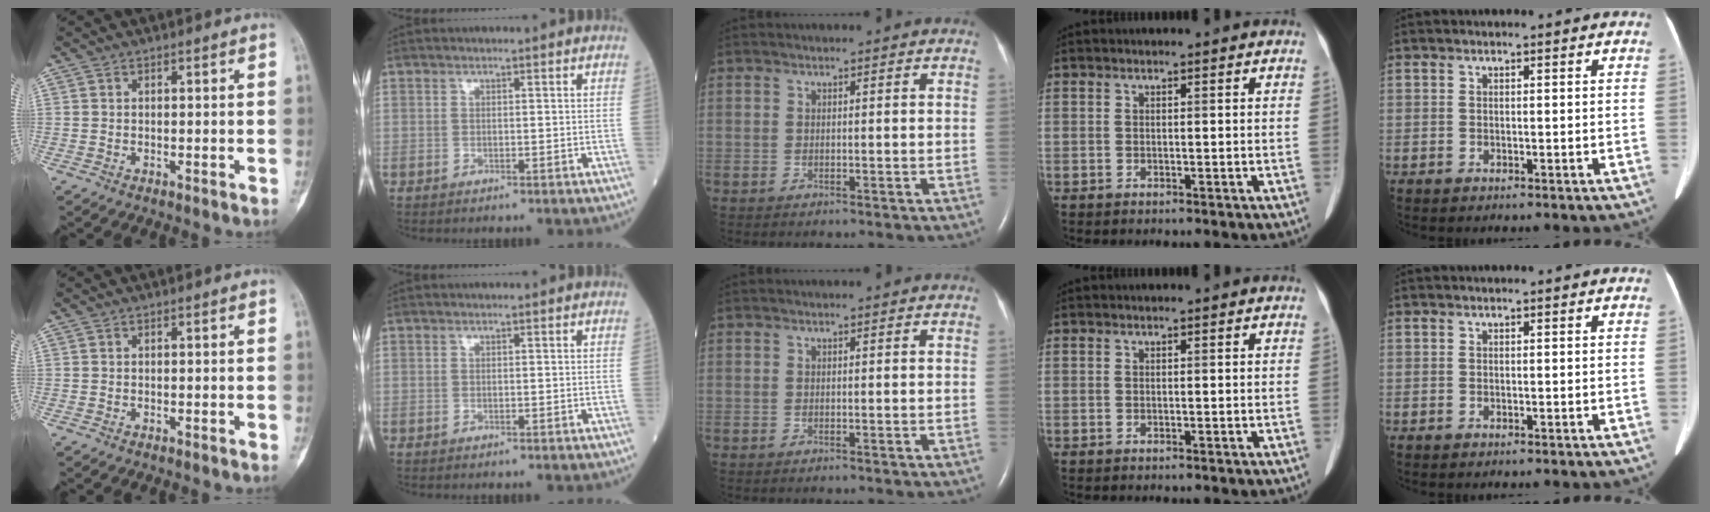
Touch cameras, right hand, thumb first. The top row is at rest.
{}